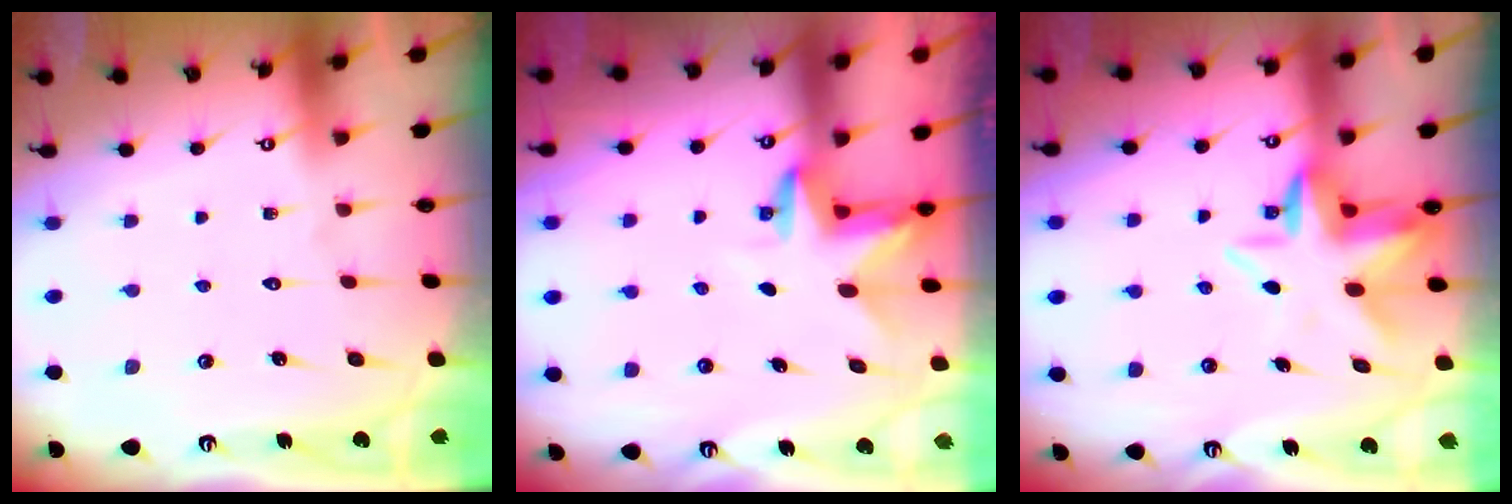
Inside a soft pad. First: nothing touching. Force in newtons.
{"total": 3.3, "press": 3.3, "slide": 0.1}
{"total": 7.1, "press": 6.9, "slide": 1.4}